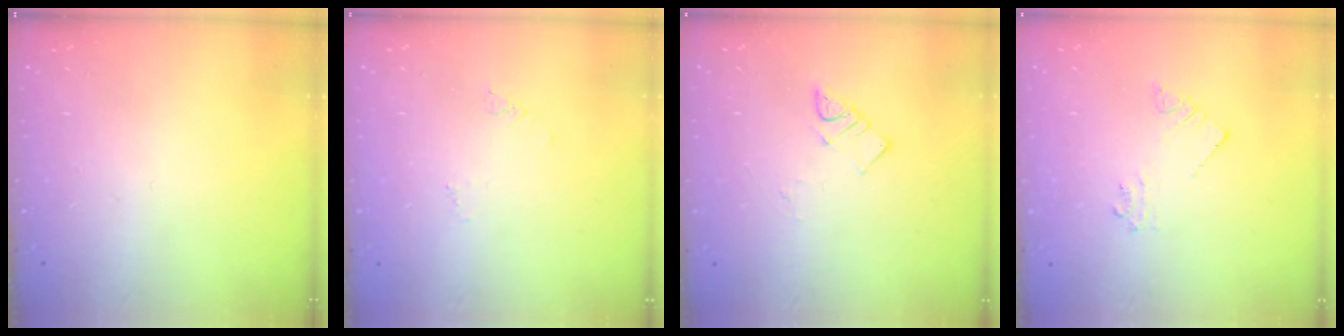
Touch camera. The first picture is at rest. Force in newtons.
{"total": 2.7, "press": 2.7, "slide": 0.2}
{"total": 3.9, "press": 3.9, "slide": 0.5}
{"total": 2.5, "press": 2.5, "slide": 0.2}